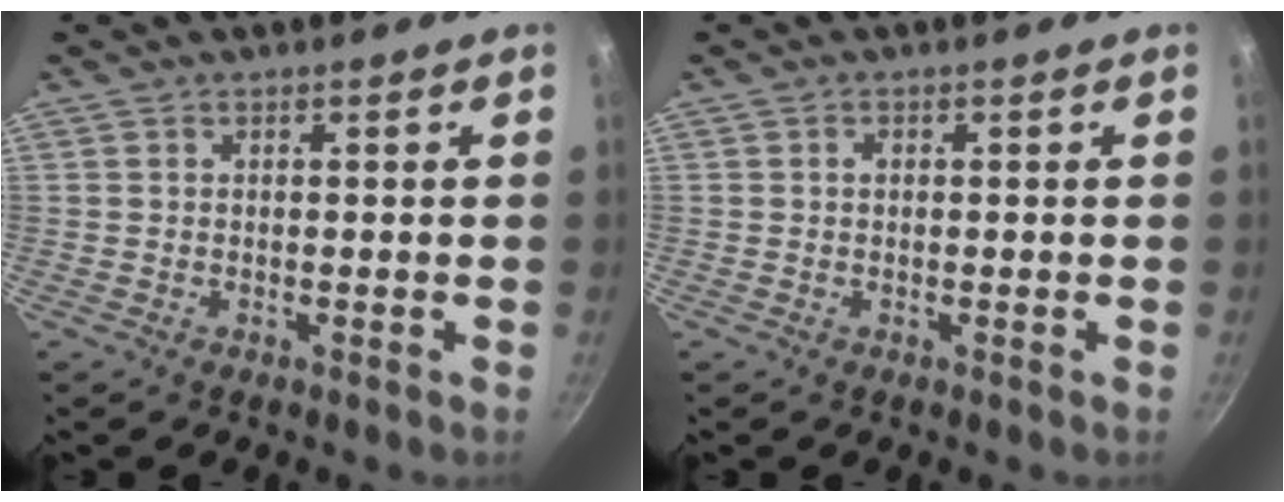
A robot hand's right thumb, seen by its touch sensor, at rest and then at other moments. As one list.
[{"total": 0.8, "force": [0.1, 0.7, 0.5], "torque": [-0.009, 0.004, 0.002]}]